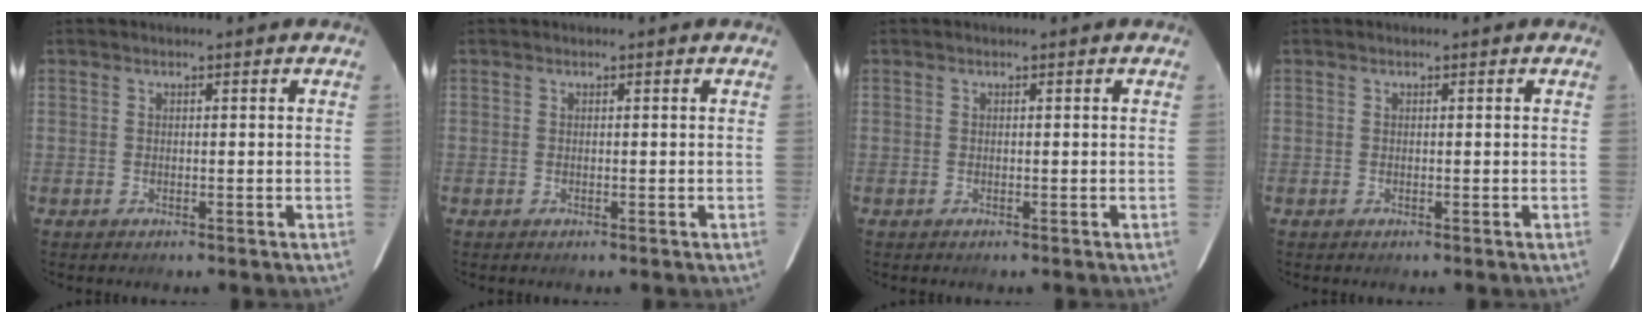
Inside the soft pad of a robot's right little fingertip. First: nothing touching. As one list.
[{"total": 0.0}, {"total": 0.0}, {"total": 0.0}]